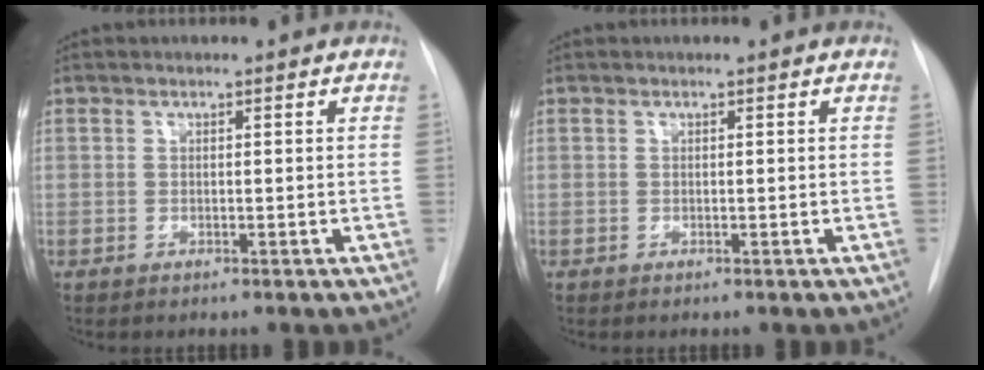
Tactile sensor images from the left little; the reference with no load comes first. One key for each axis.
{"total": 0.0}